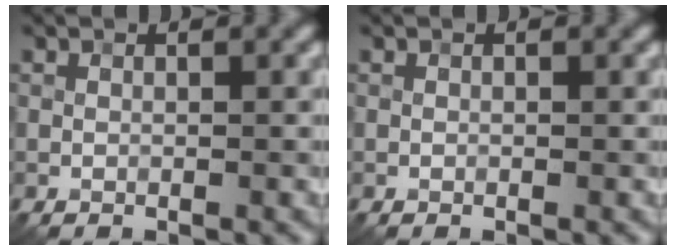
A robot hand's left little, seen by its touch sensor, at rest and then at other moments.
{"total": 0.0}